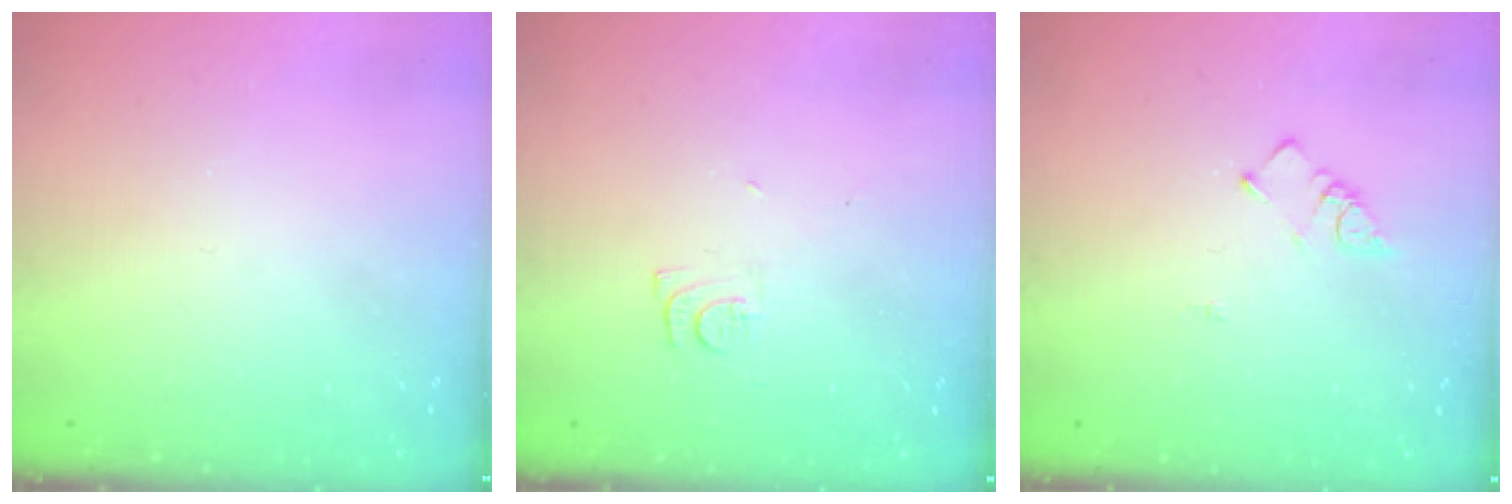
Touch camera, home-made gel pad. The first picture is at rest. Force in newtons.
{"total": 5.3, "press": 5.2, "slide": 0.6}
{"total": 3.2, "press": 3.2, "slide": 0.5}